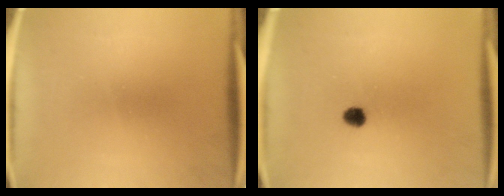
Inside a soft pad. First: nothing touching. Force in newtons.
{"total": 2.5}